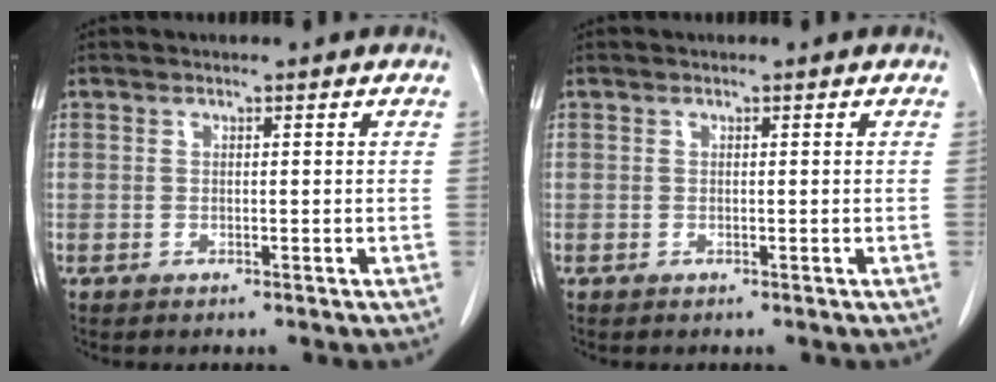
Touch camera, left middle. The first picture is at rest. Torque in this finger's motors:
{"motor_torque": [1.11, -1.03, 0.17, 0.01]}